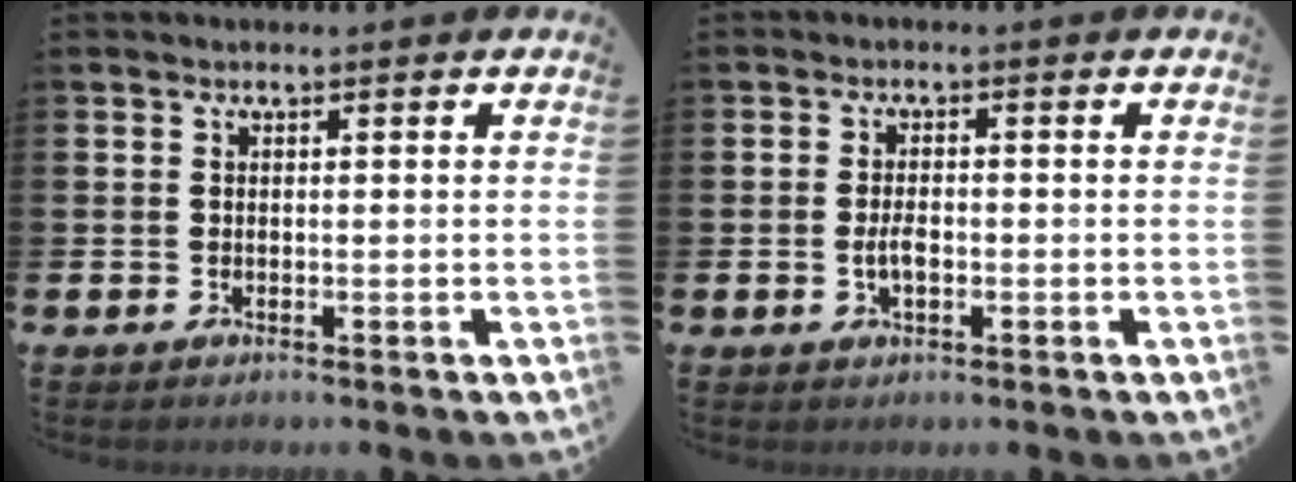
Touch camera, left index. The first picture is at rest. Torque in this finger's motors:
{"motor_torque": [0.18, -0.05, 0.10, 0.07]}